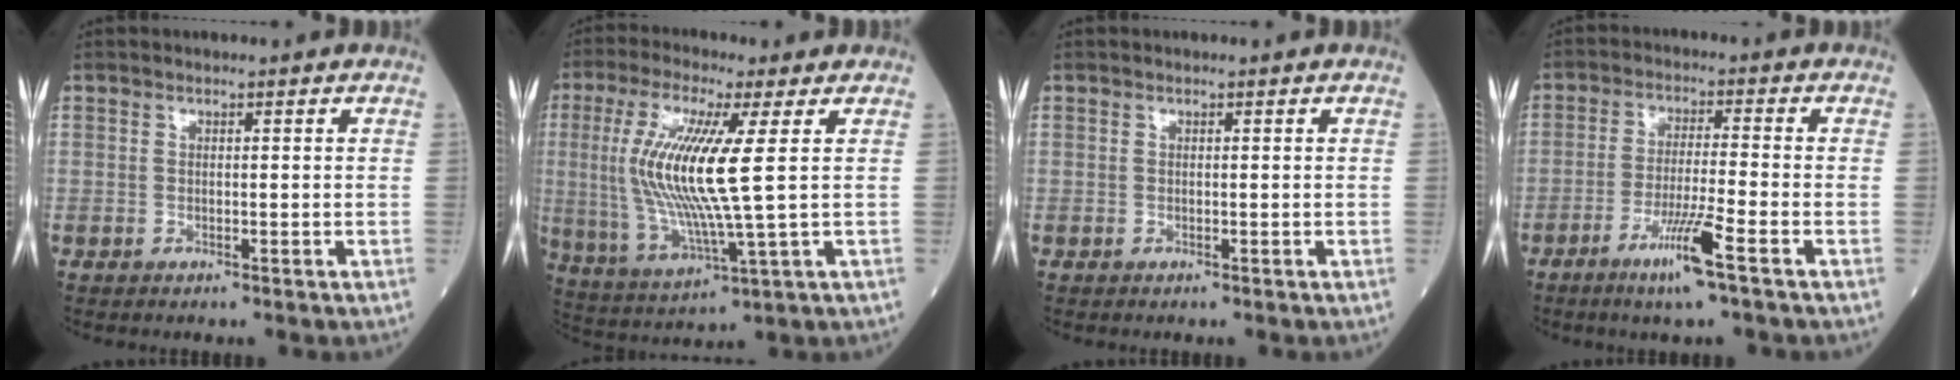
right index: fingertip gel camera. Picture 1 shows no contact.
{"total": 13.8, "force": [1.9, 0.7, 13.7], "torque": [-0.302, -0.010, 0.033]}
{"total": 0.0}
{"total": 7.2, "force": [-4.0, -0.7, 5.9], "torque": [-0.112, -0.014, -0.074]}